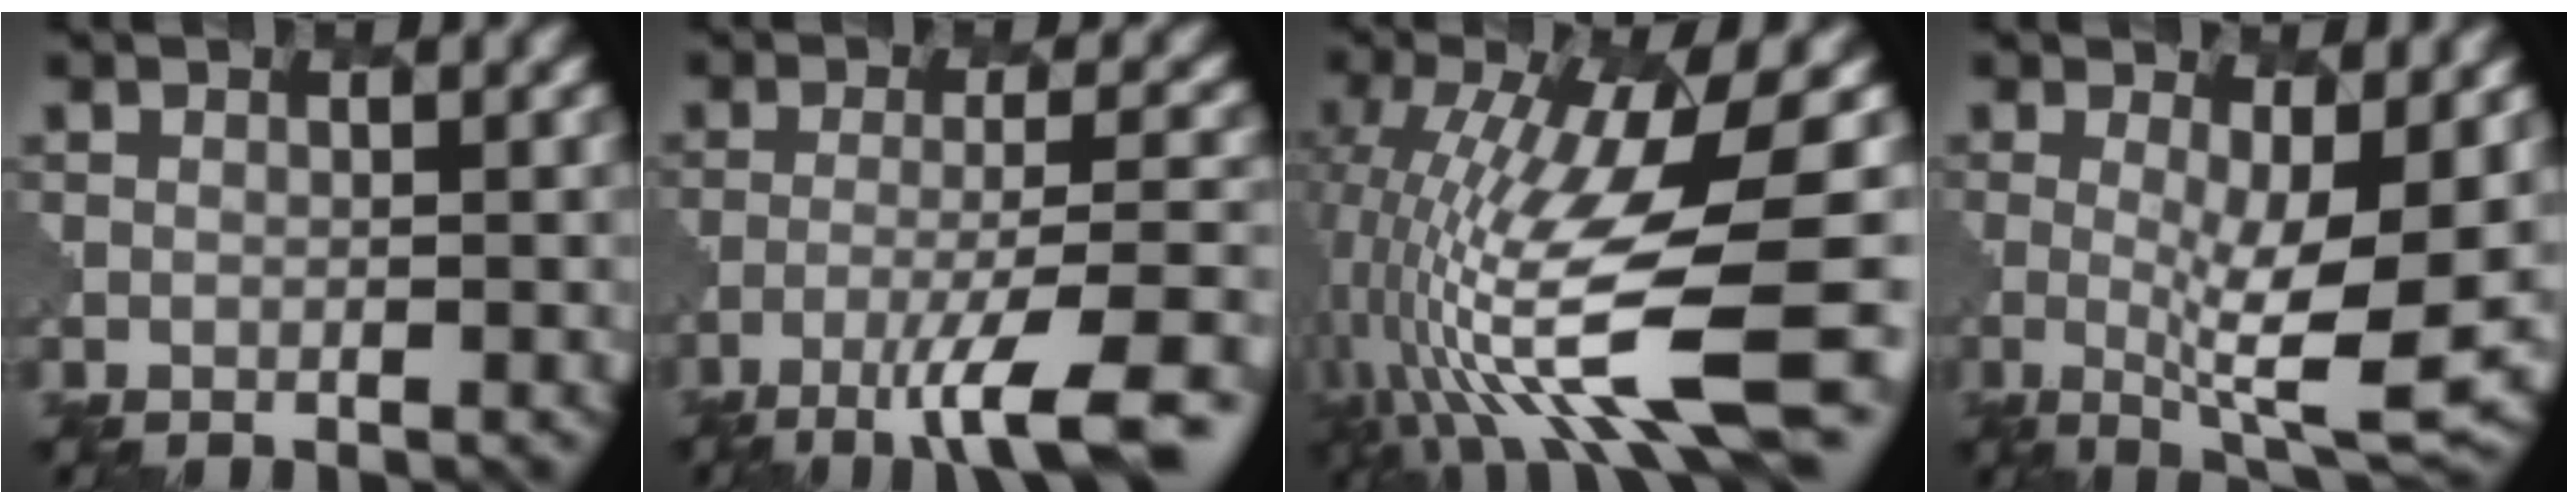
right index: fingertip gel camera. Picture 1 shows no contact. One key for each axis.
{"total": 8.8, "fx": -5.3, "fy": 1.5, "fz": 6.9, "tx": -0.109, "ty": 0.004, "tz": -0.083}
{"total": 12.1, "fx": -2.0, "fy": 3.1, "fz": 11.6, "tx": -0.224, "ty": -0.012, "tz": -0.025}
{"total": 7.9, "fx": 0.0, "fy": 1.9, "fz": 7.7, "tx": -0.120, "ty": -0.015, "tz": 0.002}